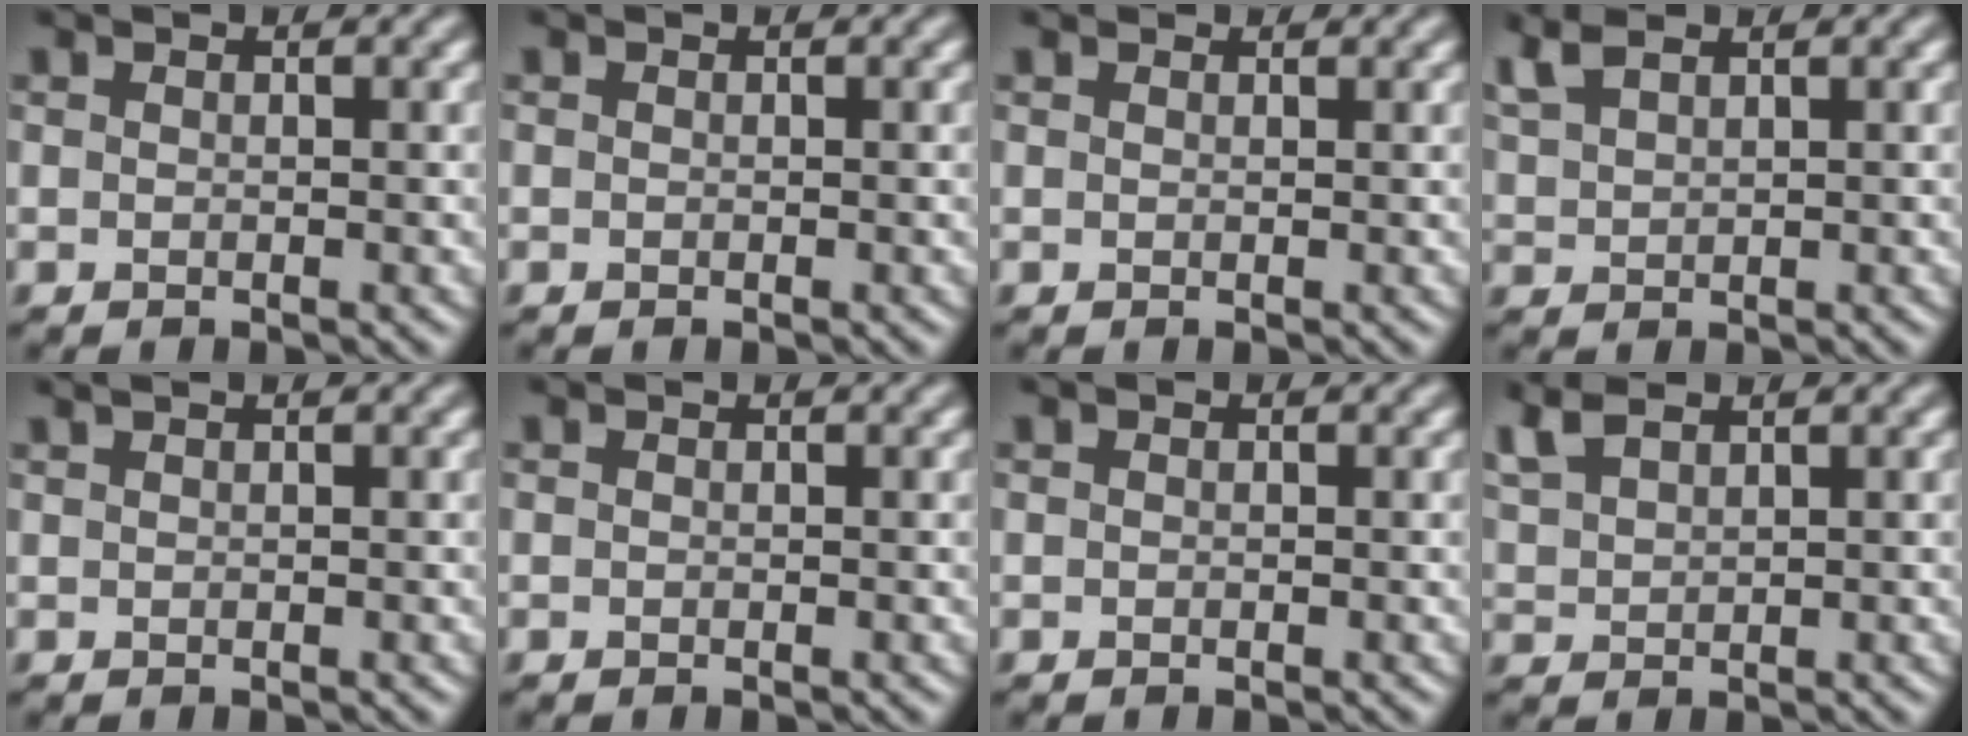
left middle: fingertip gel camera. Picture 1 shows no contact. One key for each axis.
{"total": 0.0}
{"total": 0.6, "fx": 0.6, "fy": 0.1, "fz": 0.0, "tx": -0.001, "ty": 0.000, "tz": 0.004}
{"total": 2.5, "fx": 2.2, "fy": 0.7, "fz": 1.2, "tx": -0.035, "ty": 0.013, "tz": 0.051}
{"total": 0.5, "fx": 0.5, "fy": 0.0, "fz": 0.2, "tx": -0.007, "ty": 0.002, "tz": 0.012}
{"total": 0.0}
{"total": 0.0}
{"total": 2.9, "fx": 2.4, "fy": 0.9, "fz": 1.3, "tx": -0.041, "ty": 0.013, "tz": 0.055}